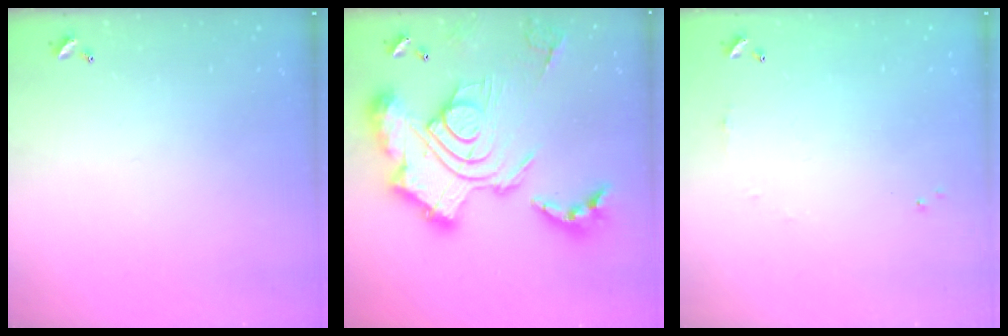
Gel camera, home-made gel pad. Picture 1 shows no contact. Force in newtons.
{"total": 4.2, "press": 3.4, "slide": 2.5}
{"total": 4.7, "press": 4.7, "slide": 0.7}